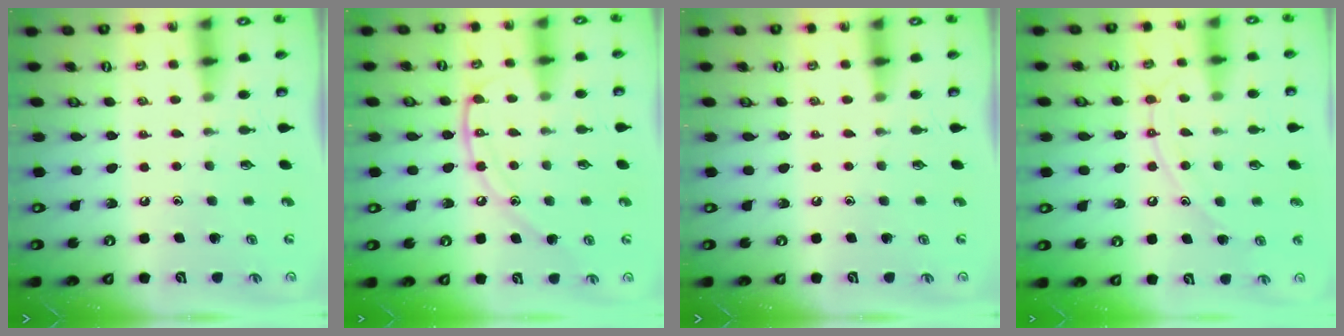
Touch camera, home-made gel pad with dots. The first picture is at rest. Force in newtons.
{"total": 12.1, "press": 12.0, "slide": 1.2}
{"total": 0.0}
{"total": 10.7, "press": 10.7, "slide": 1.0}